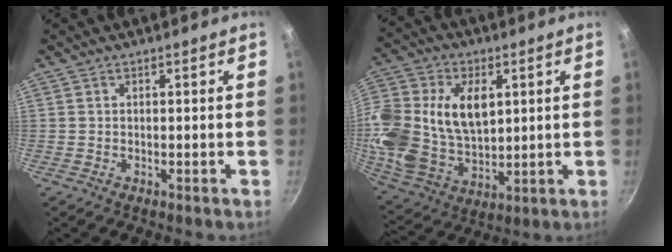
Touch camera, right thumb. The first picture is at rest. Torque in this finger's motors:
{"motor_torque": [1.41, 2.01, 1.08, 0.33, 0.22]}